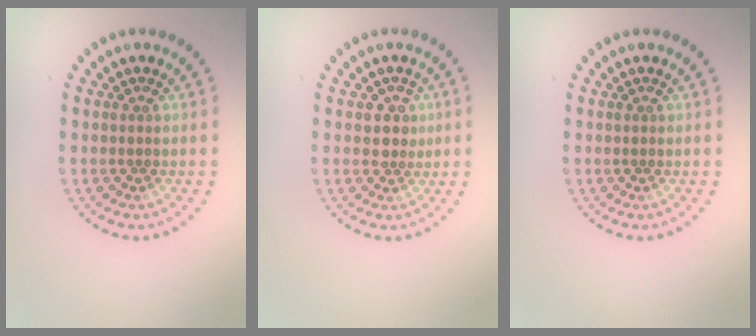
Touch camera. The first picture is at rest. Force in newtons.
{"total": 1.9, "press": 1.7, "slide": 0.9}
{"total": 0.0}